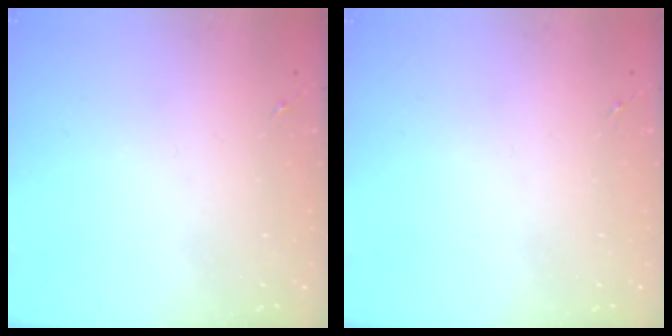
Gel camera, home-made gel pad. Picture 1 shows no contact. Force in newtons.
{"total": 0.0}